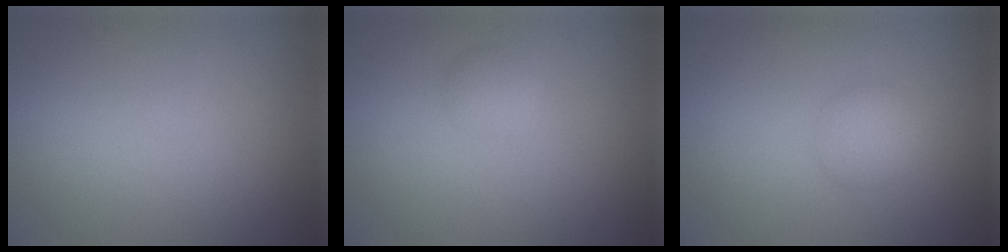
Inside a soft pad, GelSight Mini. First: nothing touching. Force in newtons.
{"total": 1.1, "press": 1.1, "slide": 0.1}
{"total": 2.0, "press": 2.0, "slide": 0.2}